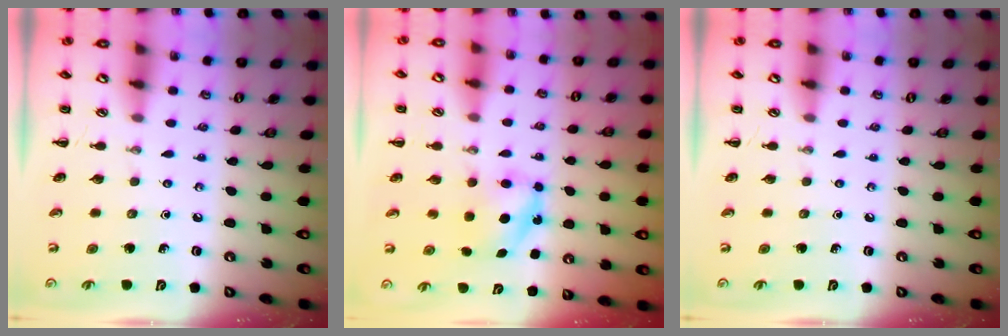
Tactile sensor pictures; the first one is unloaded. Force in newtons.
{"total": 5.2, "press": 5.2, "slide": 0.8}
{"total": 0.0}